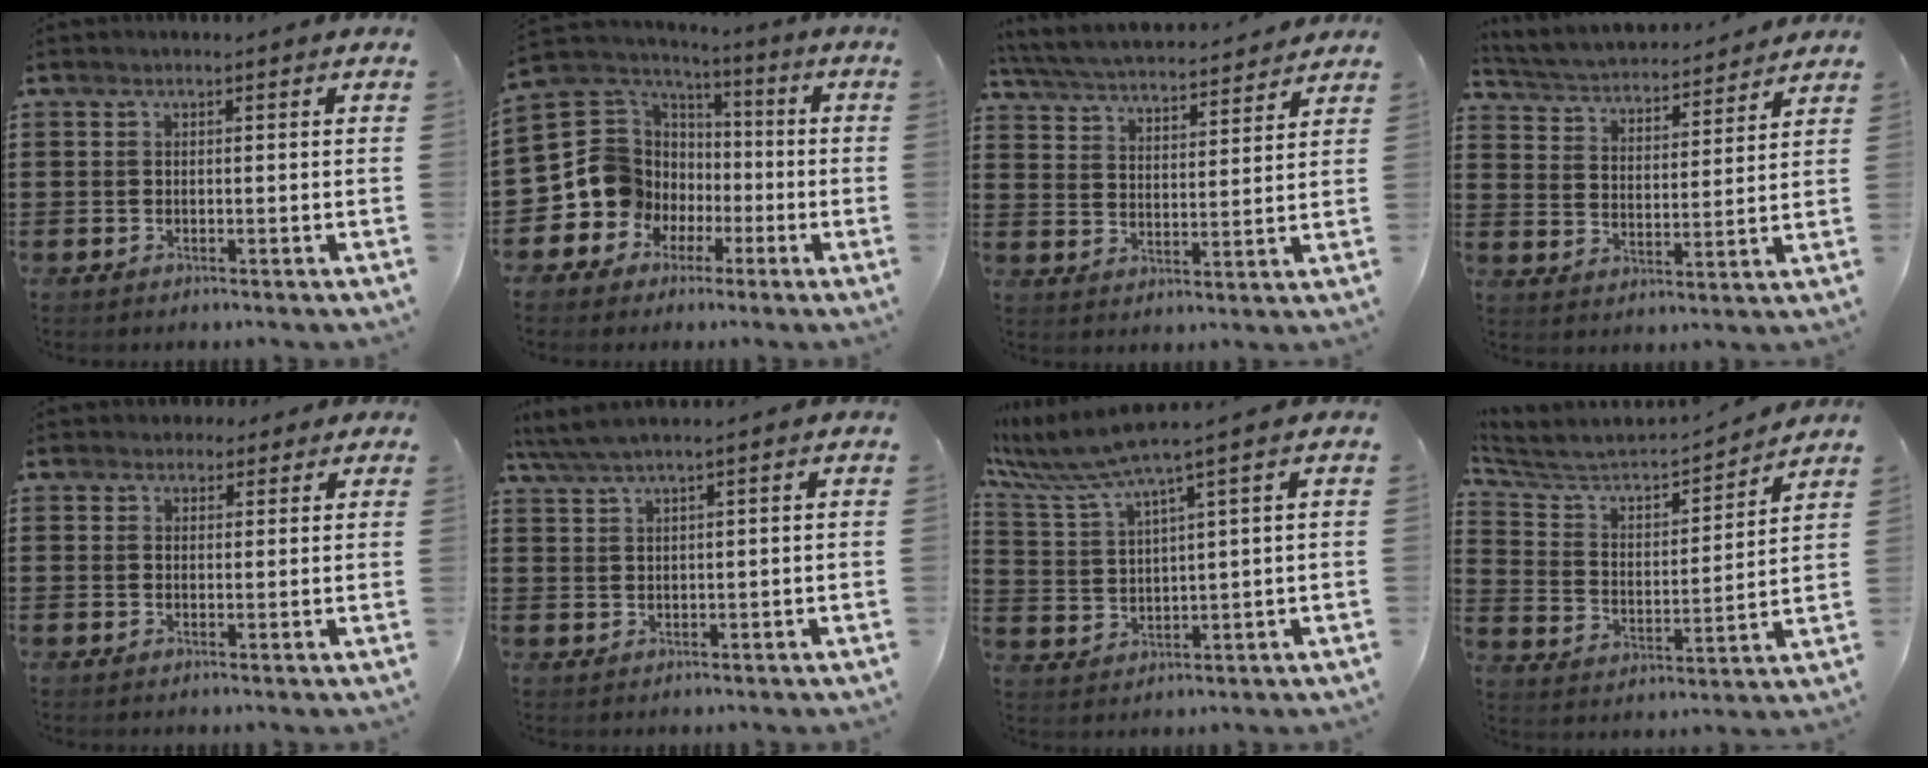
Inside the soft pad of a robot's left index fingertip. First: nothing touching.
{"total": 9.9, "force": [-2.0, 9.6, 1.5], "torque": [-0.100, -0.025, -0.034]}
{"total": 4.8, "force": [4.7, 0.0, 0.9], "torque": [-0.041, -0.034, 0.077]}
{"total": 3.6, "force": [3.5, 0.3, 0.5], "torque": [-0.032, -0.029, 0.054]}
{"total": 2.3, "force": [1.7, 1.5, 0.2], "torque": [-0.012, 0.011, 0.033]}
{"total": 2.9, "force": [2.1, -0.2, 2.0], "torque": [-0.042, 0.000, 0.038]}
{"total": 6.1, "force": [4.7, -0.4, 3.9], "torque": [-0.111, -0.031, 0.073]}
{"total": 4.9, "force": [4.5, 1.2, 1.3], "torque": [-0.055, -0.038, 0.068]}